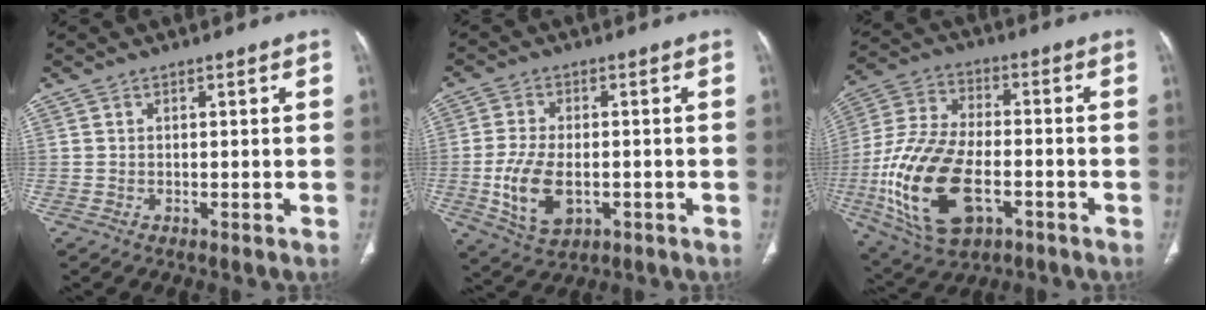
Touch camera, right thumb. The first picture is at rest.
{"total": 10.0, "force": [-2.2, 5.9, 7.8], "torque": [-0.153, -0.001, -0.029]}
{"total": 20.9, "force": [-6.1, 11.3, 16.4], "torque": [-0.347, 0.013, -0.102]}